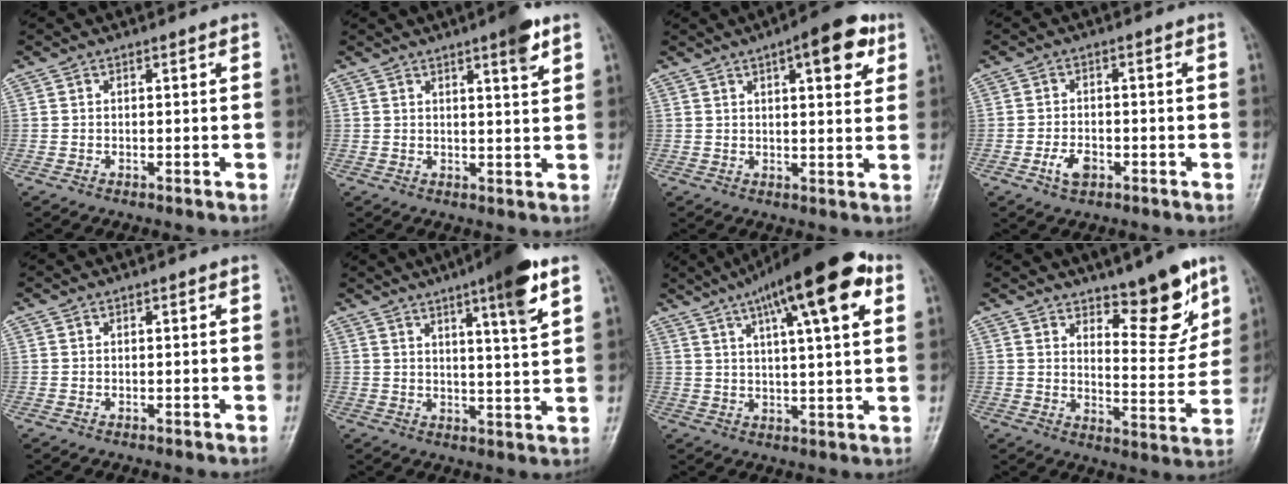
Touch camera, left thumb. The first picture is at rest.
{"total": 5.1, "force": [3.1, 0.7, 4.0], "torque": [-0.052, -0.017, 0.041]}
{"total": 10.0, "force": [4.7, 3.6, 8.0], "torque": [-0.082, -0.012, 0.058]}
{"total": 3.9, "force": [-1.8, 2.3, 2.5], "torque": [-0.045, 0.010, -0.034]}
{"total": 0.0}
{"total": 10.4, "force": [5.8, 1.0, 8.6], "torque": [-0.123, -0.026, 0.082]}
{"total": 19.0, "force": [9.2, 4.9, 15.9], "torque": [-0.228, -0.001, 0.135]}
{"total": 11.7, "force": [7.7, 4.0, 7.9], "torque": [-0.081, -0.062, 0.122]}